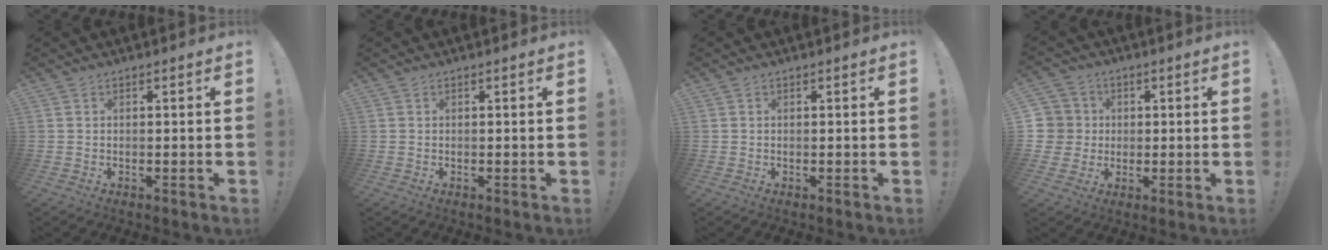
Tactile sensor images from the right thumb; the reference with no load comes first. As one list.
[{"total": 0.0}, {"total": 0.0}, {"total": 7.0, "force": [0.6, 6.8, 1.4], "torque": [-0.027, 0.002, 0.016]}]